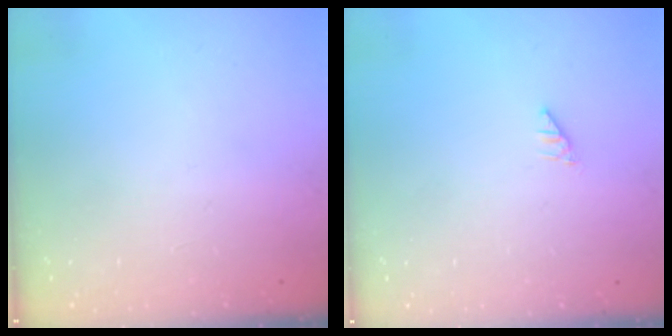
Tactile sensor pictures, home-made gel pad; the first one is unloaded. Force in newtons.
{"total": 0.0}